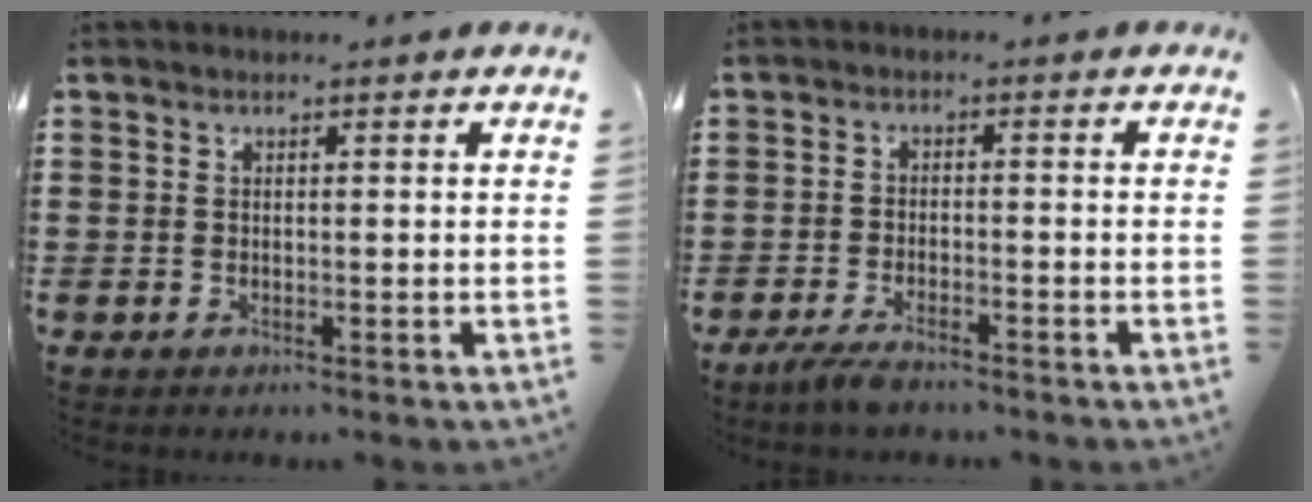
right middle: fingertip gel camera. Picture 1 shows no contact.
{"total": 3.2, "force": [-2.7, 0.4, 1.6], "torque": [-0.049, -0.009, -0.057]}